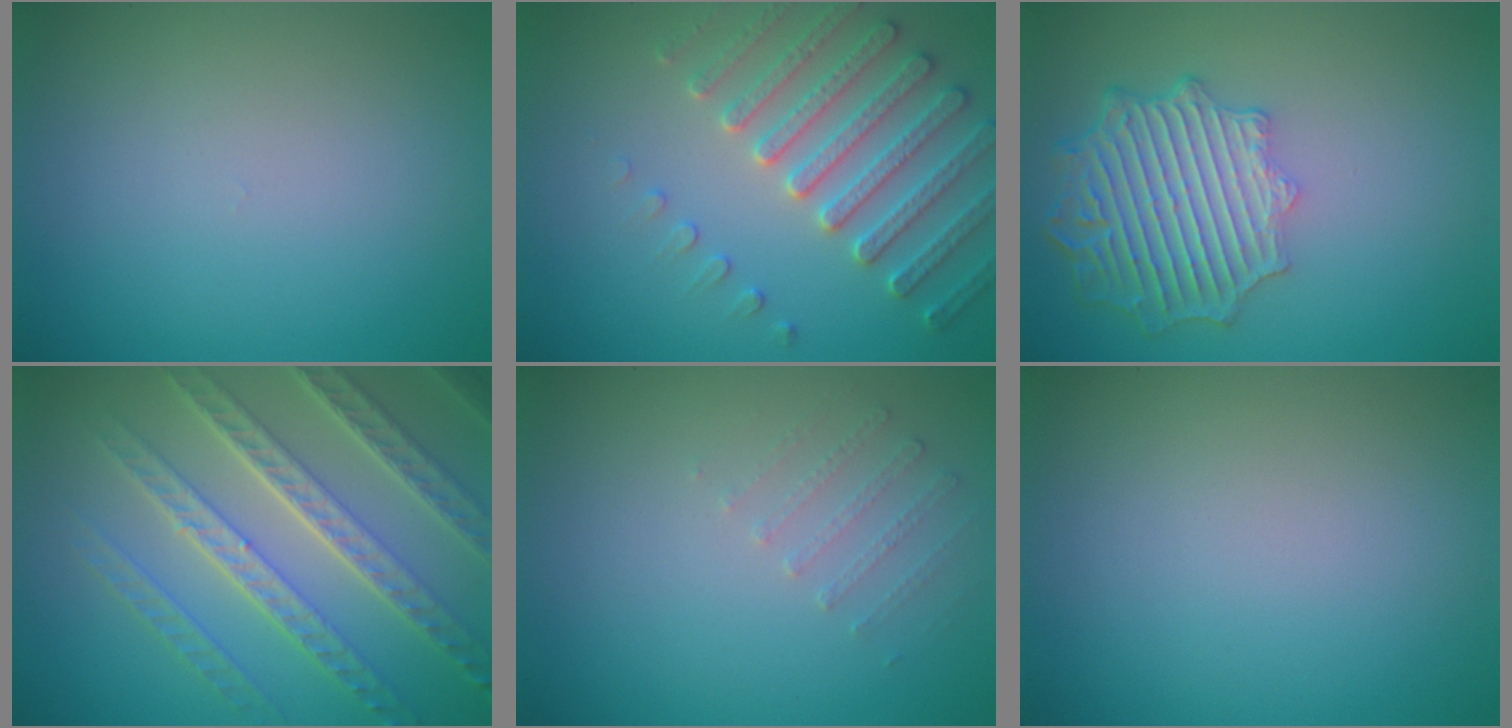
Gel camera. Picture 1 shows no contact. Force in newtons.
{"total": 4.5, "press": 4.5, "slide": 0.6}
{"total": 6.7, "press": 5.2, "slide": 4.3}
{"total": 7.7, "press": 5.6, "slide": 5.3}
{"total": 1.1, "press": 0.7, "slide": 0.8}
{"total": 0.0}